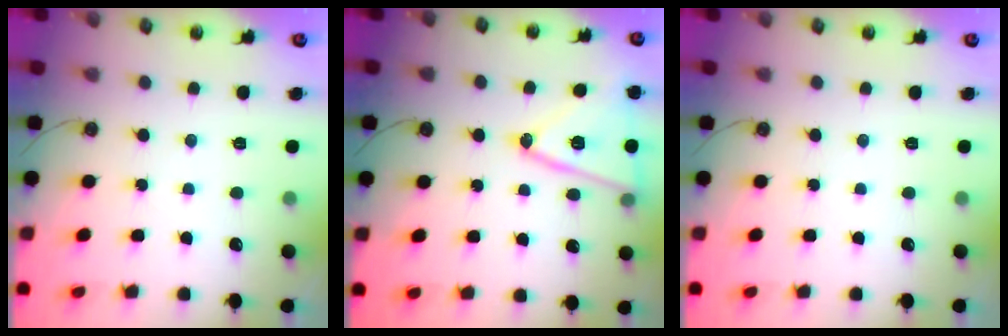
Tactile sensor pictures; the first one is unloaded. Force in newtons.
{"total": 15.5, "press": 15.1, "slide": 3.7}
{"total": 0.0}